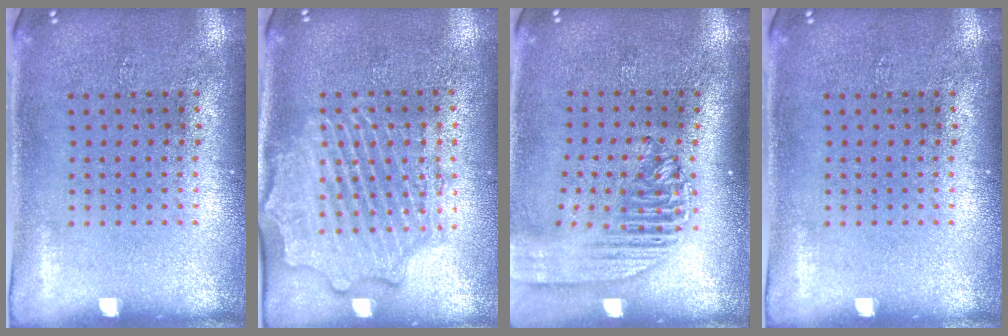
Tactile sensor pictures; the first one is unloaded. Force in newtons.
{"total": 2.3, "press": 2.2, "slide": 0.5}
{"total": 2.1, "press": 1.6, "slide": 1.3}
{"total": 0.0}